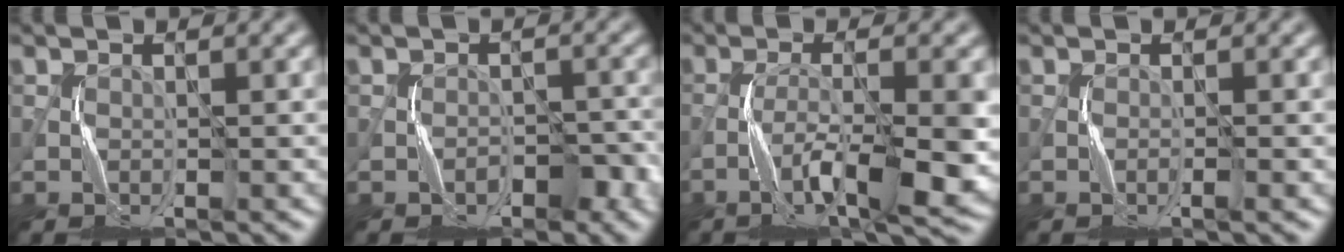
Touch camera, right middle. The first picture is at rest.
{"total": 2.0, "force": [-1.2, 1.0, 1.3], "torque": [-0.016, 0.010, -0.013]}
{"total": 7.8, "force": [-3.0, 1.6, 7.0], "torque": [-0.126, 0.000, -0.052]}
{"total": 0.7, "force": [-0.3, -0.1, 0.7], "torque": [-0.013, 0.004, -0.008]}